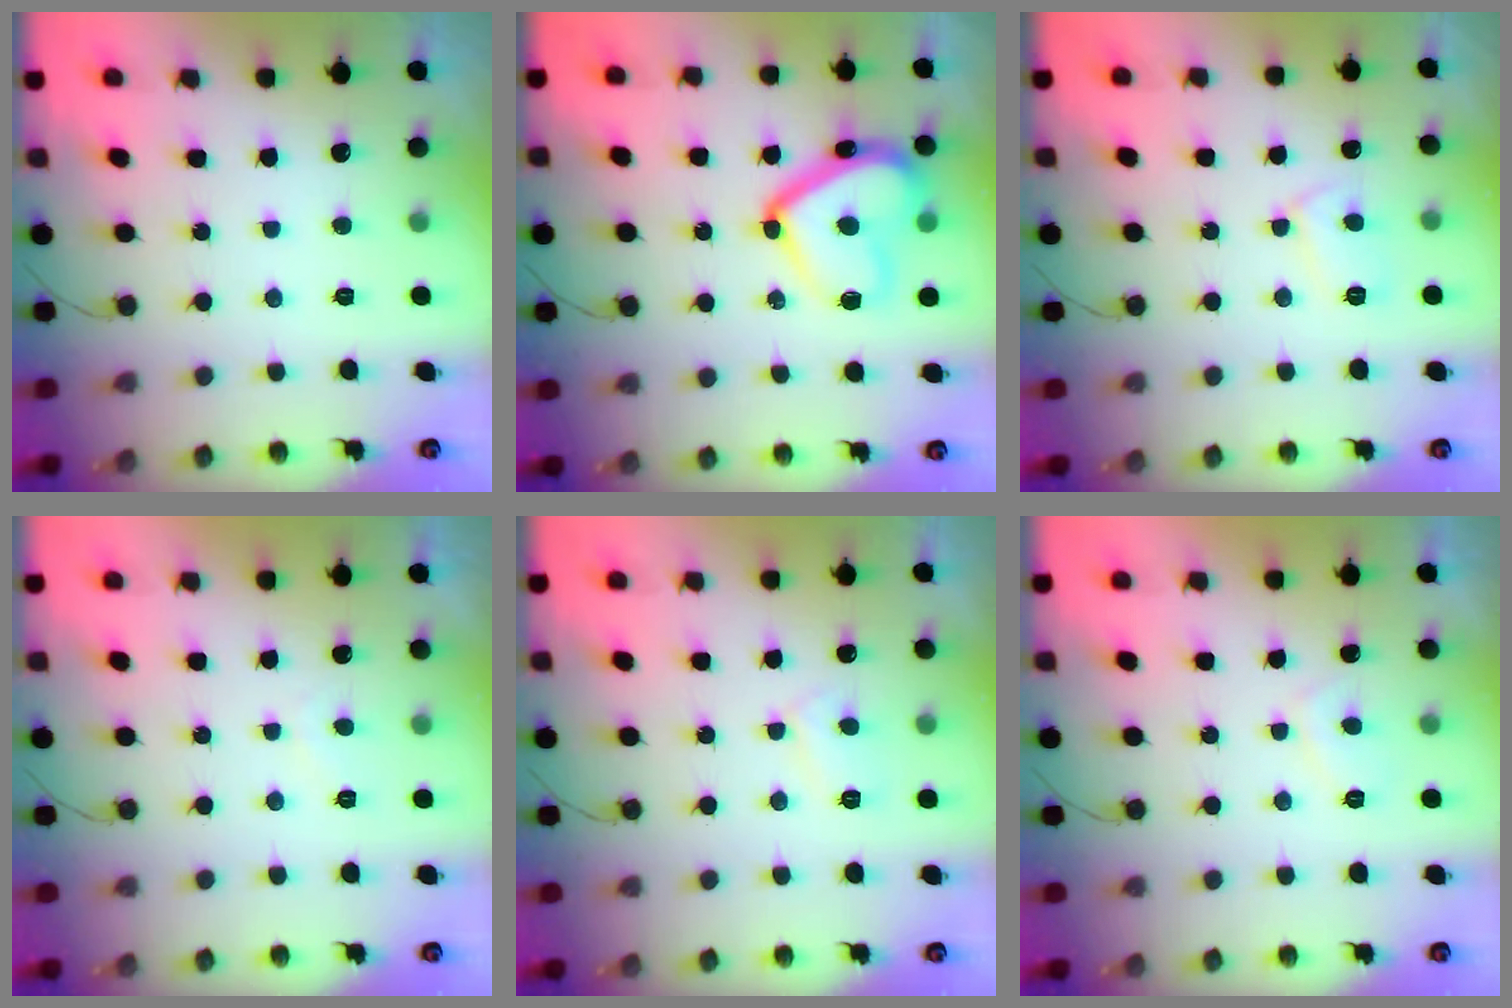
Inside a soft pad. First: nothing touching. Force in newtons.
{"total": 17.5, "press": 17.4, "slide": 1.7}
{"total": 5.6, "press": 5.6, "slide": 0.5}
{"total": 1.3, "press": 1.1, "slide": 0.5}
{"total": 5.6, "press": 5.6, "slide": 0.6}
{"total": 2.8, "press": 2.6, "slide": 0.8}